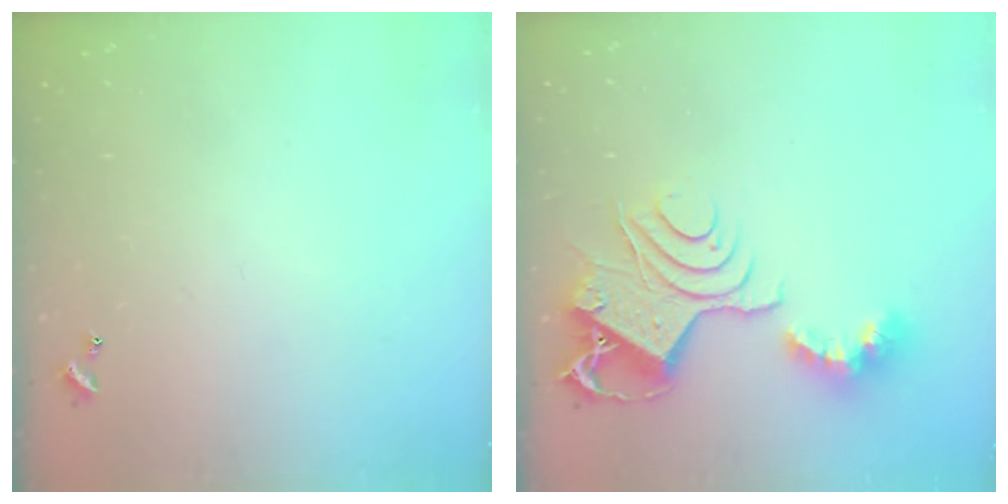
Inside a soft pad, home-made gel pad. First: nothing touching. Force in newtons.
{"total": 13.0, "press": 12.9, "slide": 1.4}